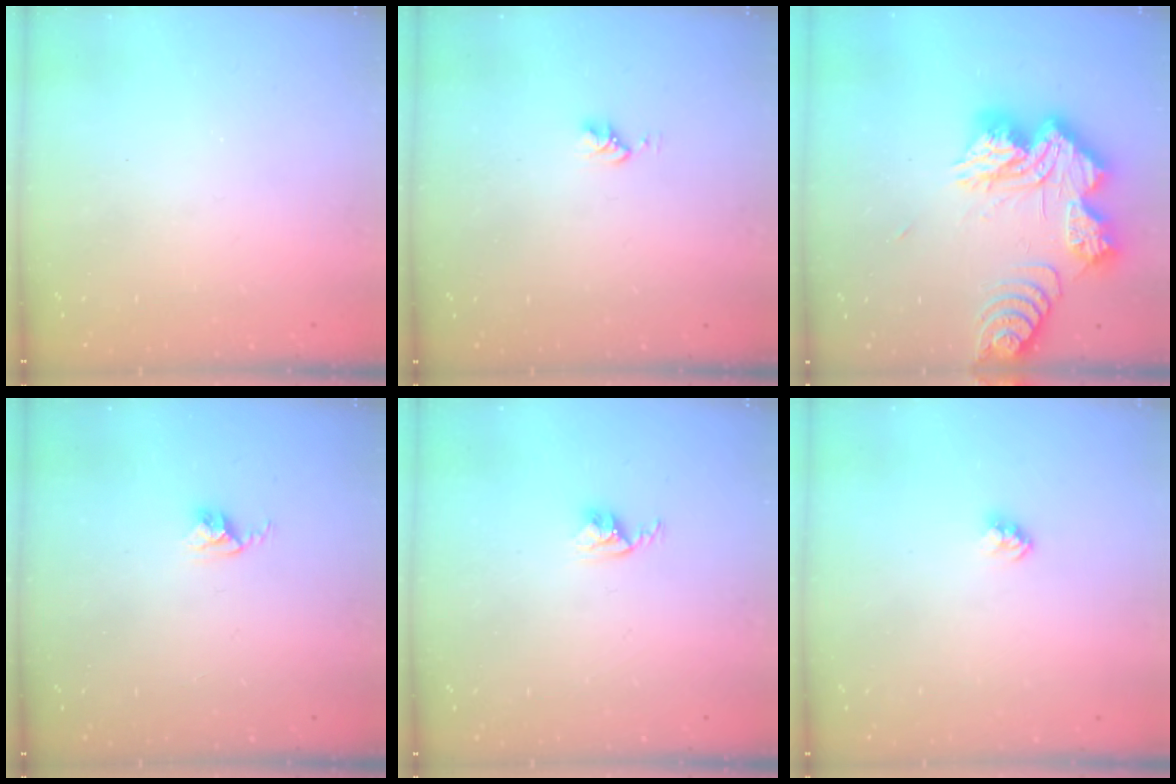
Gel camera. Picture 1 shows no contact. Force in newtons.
{"total": 3.0, "press": 3.0, "slide": 0.4}
{"total": 22.4, "press": 22.3, "slide": 1.9}
{"total": 2.8, "press": 2.7, "slide": 0.4}
{"total": 2.9, "press": 2.9, "slide": 0.4}
{"total": 2.3, "press": 2.3, "slide": 0.1}